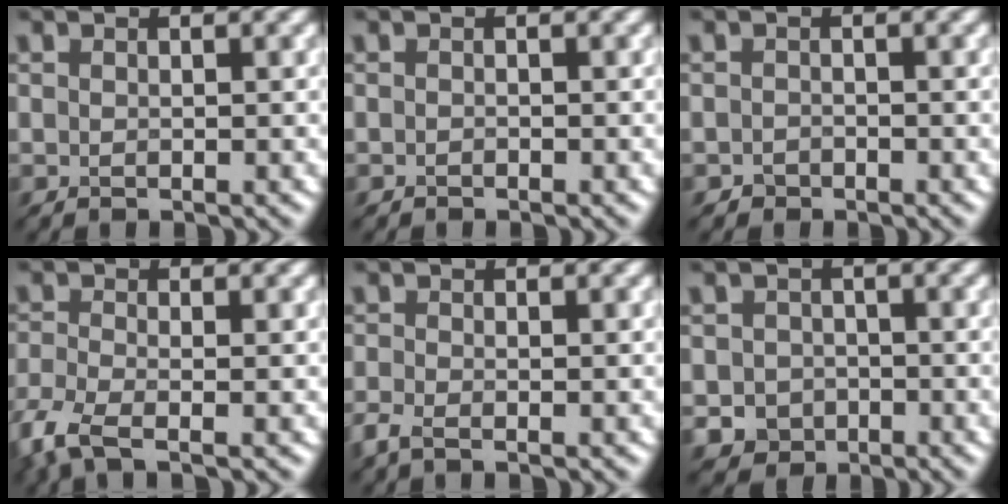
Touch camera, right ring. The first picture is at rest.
{"total": 0.0}
{"total": 0.9, "force": [-0.6, 0.6, 0.0], "torque": [0.006, 0.001, -0.011]}
{"total": 4.4, "force": [-2.7, 1.5, 3.1], "torque": [-0.082, -0.015, -0.070]}
{"total": 1.7, "force": [-1.2, 0.6, 1.1], "torque": [-0.033, -0.008, -0.033]}
{"total": 3.0, "force": [-1.2, 2.6, 0.6], "torque": [0.006, 0.000, -0.021]}